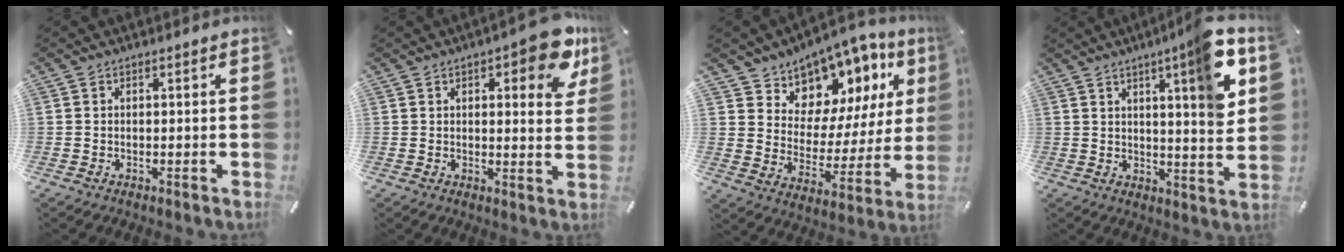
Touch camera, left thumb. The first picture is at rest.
{"total": 10.6, "force": [5.8, 3.8, 8.0], "torque": [-0.090, -0.034, 0.092]}
{"total": 10.0, "force": [7.8, 6.2, -0.2], "torque": [0.003, -0.109, 0.137]}
{"total": 13.2, "force": [6.8, 1.7, 11.1], "torque": [-0.150, -0.039, 0.101]}